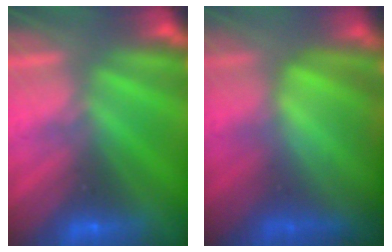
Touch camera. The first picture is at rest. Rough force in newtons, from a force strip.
{"total": 7.4}